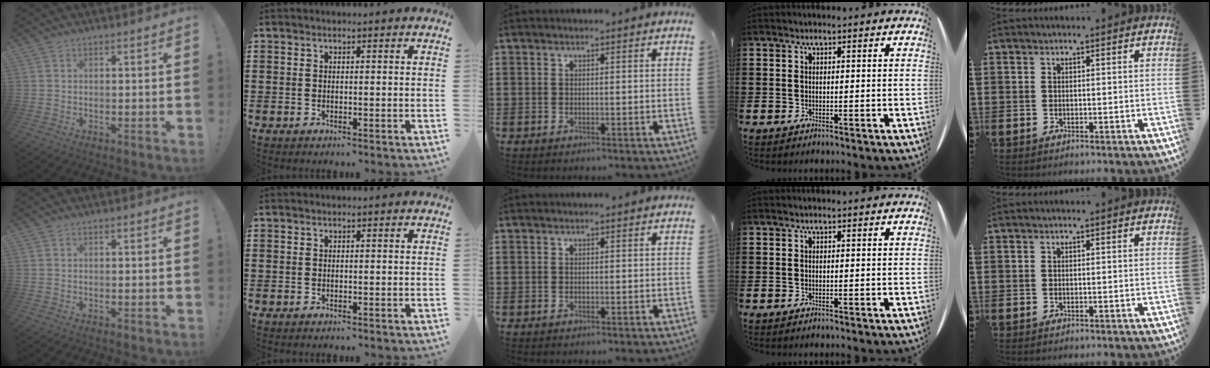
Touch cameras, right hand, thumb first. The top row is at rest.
{}